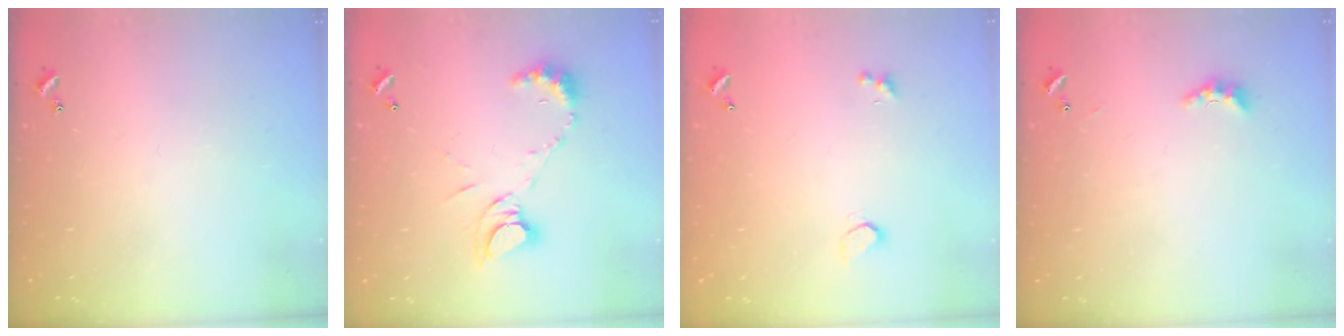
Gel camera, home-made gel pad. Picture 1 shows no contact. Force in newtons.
{"total": 10.0, "press": 10.0, "slide": 0.9}
{"total": 0.9, "press": 0.8, "slide": 0.4}
{"total": 3.9, "press": 3.8, "slide": 0.7}